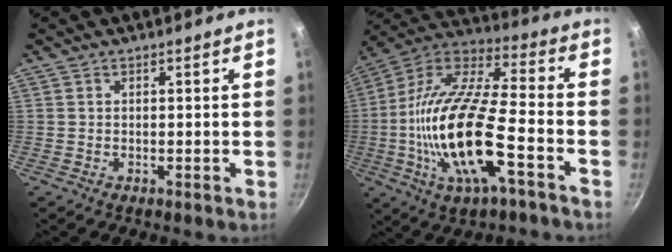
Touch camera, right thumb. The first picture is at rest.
{"total": 22.9, "force": [-6.3, 7.6, 20.7], "torque": [-0.398, 0.025, -0.134]}